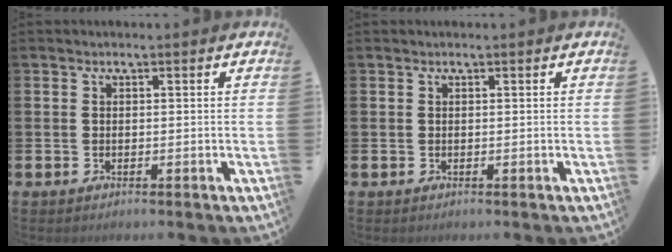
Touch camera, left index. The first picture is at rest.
{"total": 0.0}